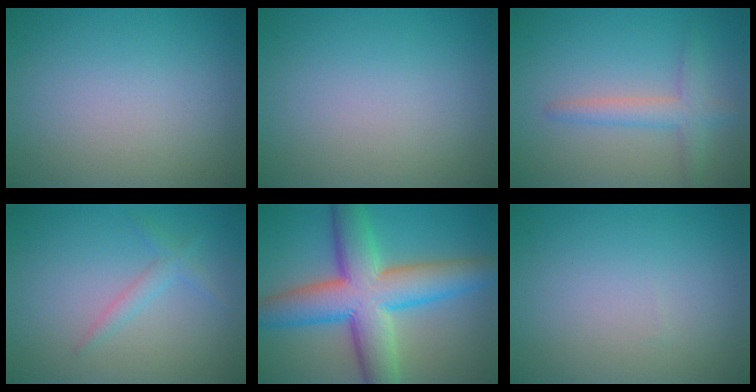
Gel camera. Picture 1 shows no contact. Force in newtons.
{"total": 0.0}
{"total": 2.6, "press": 2.6, "slide": 0.2}
{"total": 1.5, "press": 1.5, "slide": 0.1}
{"total": 11.1, "press": 11.1, "slide": 0.3}
{"total": 0.0}